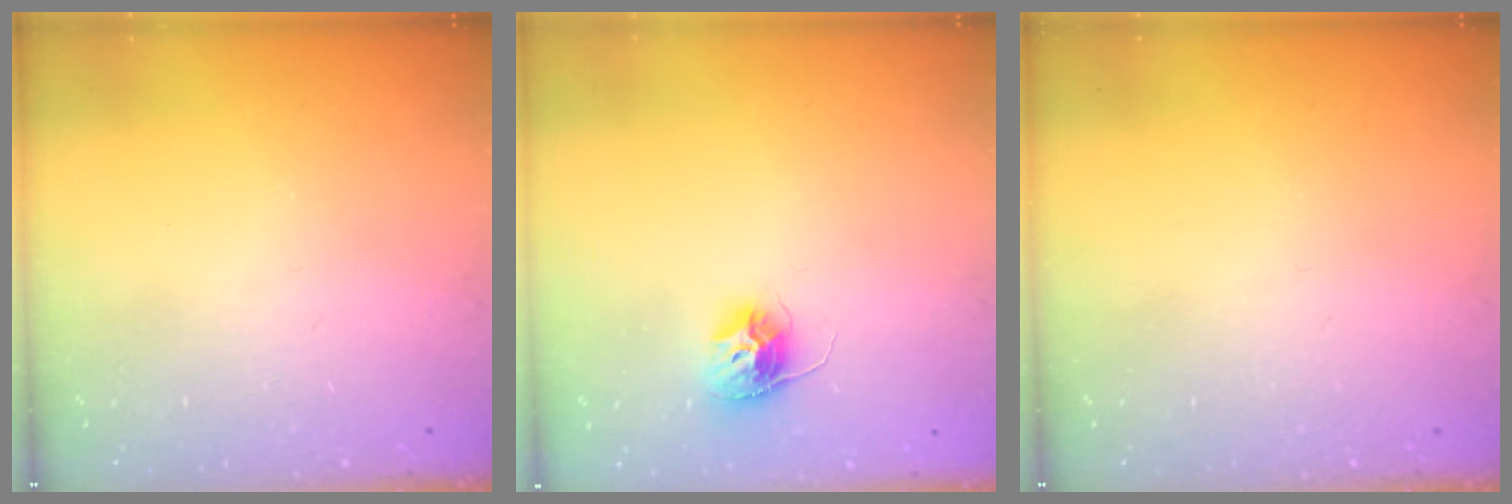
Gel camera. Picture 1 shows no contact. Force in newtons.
{"total": 10.3, "press": 10.3, "slide": 0.6}
{"total": 0.0}